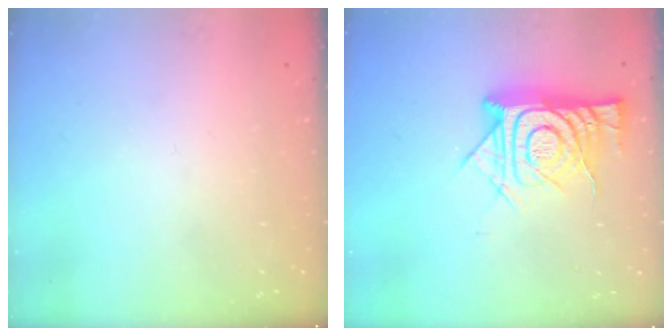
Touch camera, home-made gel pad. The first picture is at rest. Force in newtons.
{"total": 14.5, "press": 14.4, "slide": 1.4}